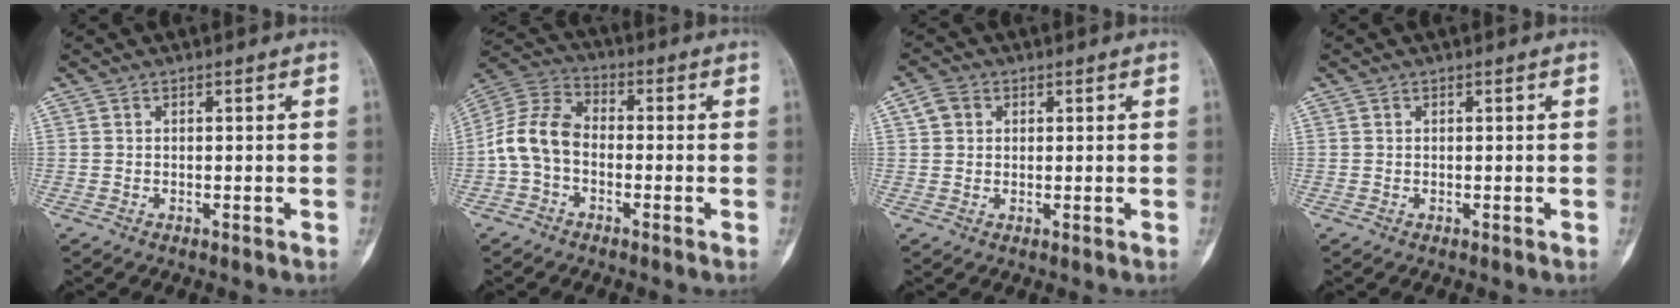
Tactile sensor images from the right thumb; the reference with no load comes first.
{"total": 9.8, "force": [-1.9, 6.8, 6.8], "torque": [-0.130, 0.033, -0.050]}
{"total": 3.7, "force": [1.3, 3.1, 1.7], "torque": [-0.015, 0.003, 0.022]}
{"total": 0.0}